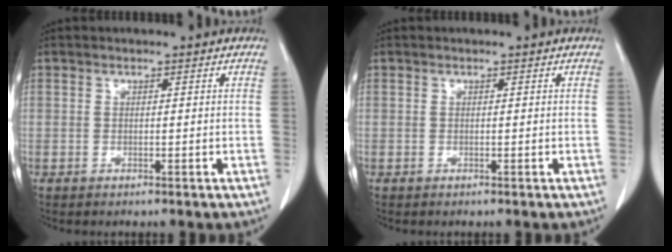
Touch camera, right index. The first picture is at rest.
{"total": 0.0}